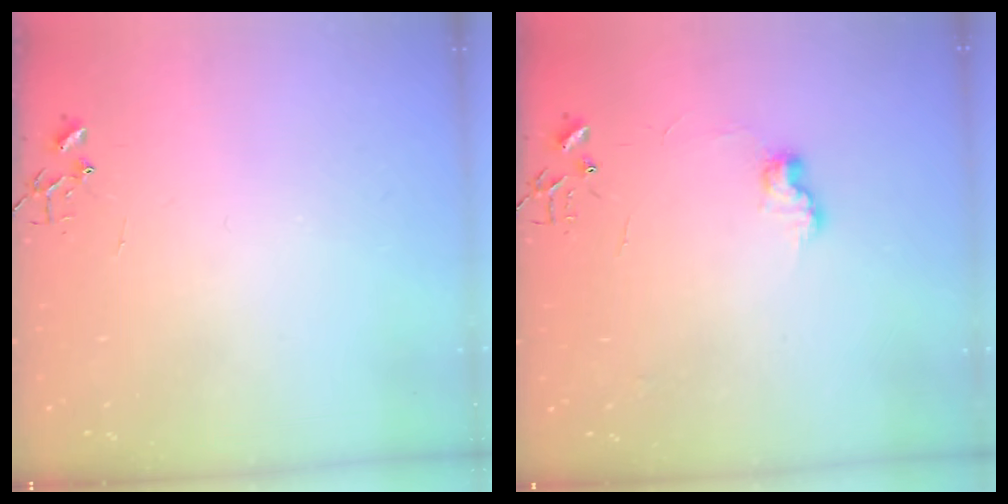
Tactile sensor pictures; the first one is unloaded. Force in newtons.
{"total": 7.6, "press": 7.5, "slide": 0.4}